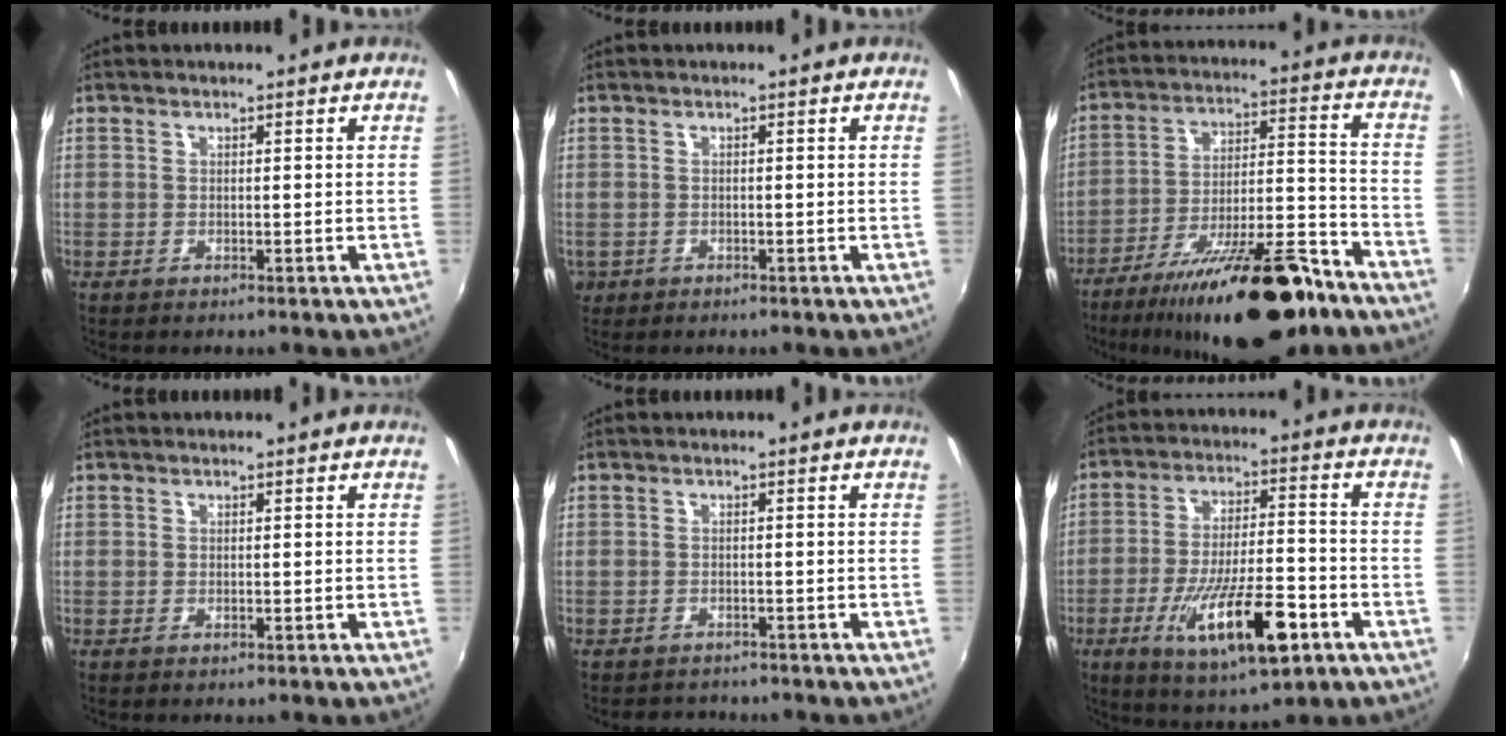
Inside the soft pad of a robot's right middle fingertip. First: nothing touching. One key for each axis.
{"total": 2.6, "fx": -0.9, "fy": 2.2, "fz": 1.0, "tx": -0.026, "ty": -0.004, "tz": -0.012}
{"total": 22.8, "fx": -16.8, "fy": 5.8, "fz": 14.2, "tx": -0.240, "ty": -0.017, "tz": -0.255}
{"total": 0.0}
{"total": 3.2, "fx": -2.9, "fy": 1.2, "fz": 0.3, "tx": -0.016, "ty": -0.007, "tz": -0.046}
{"total": 16.2, "fx": -7.2, "fy": 4.7, "fz": 13.8, "tx": -0.257, "ty": -0.022, "tz": -0.113}